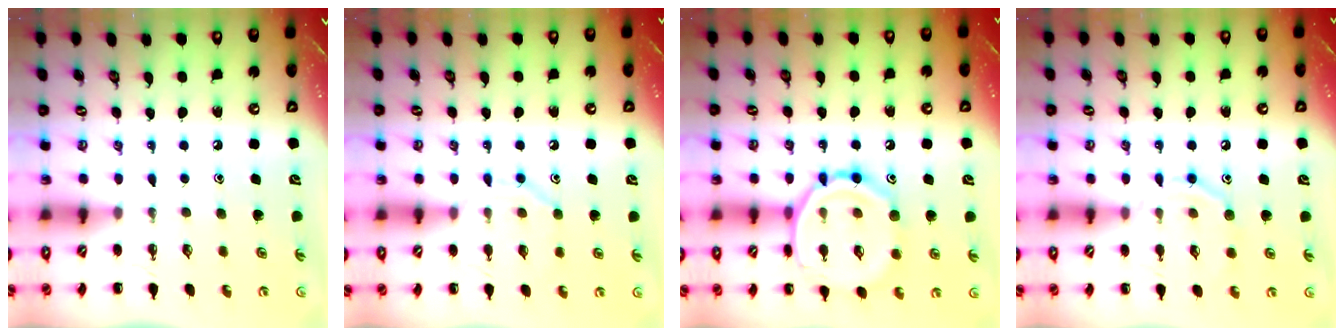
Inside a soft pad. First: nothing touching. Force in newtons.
{"total": 8.1, "press": 8.1, "slide": 0.7}
{"total": 15.1, "press": 15.0, "slide": 0.9}
{"total": 9.8, "press": 9.7, "slide": 1.3}